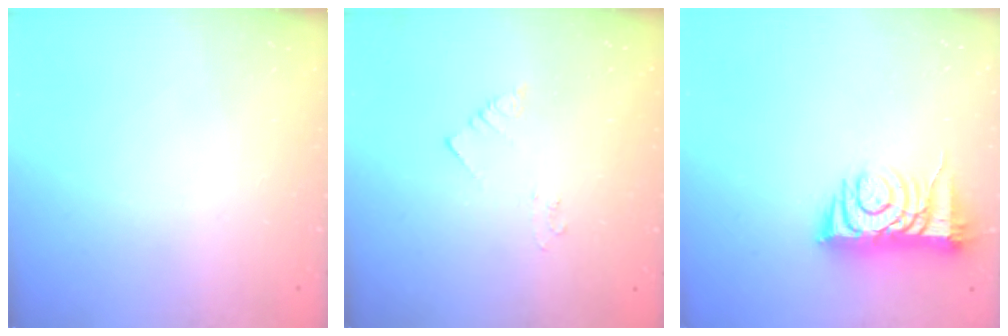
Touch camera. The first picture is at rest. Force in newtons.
{"total": 2.1, "press": 2.1, "slide": 0.3}
{"total": 8.4, "press": 8.3, "slide": 0.9}